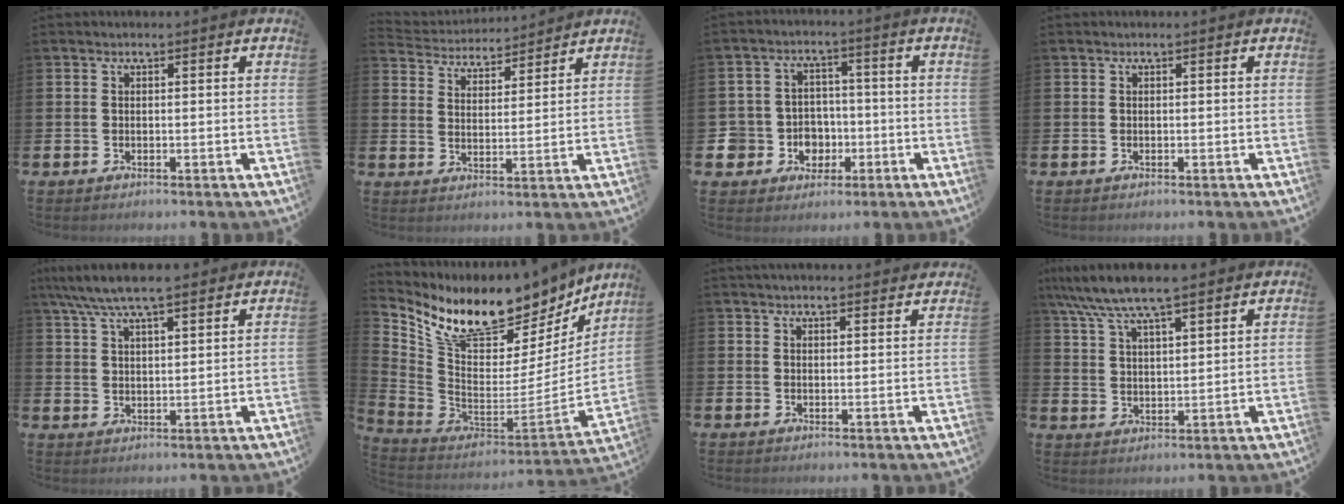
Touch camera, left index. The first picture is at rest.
{"total": 4.4, "force": [4.3, 0.8, -0.5], "torque": [-0.018, -0.031, 0.076]}
{"total": 5.5, "force": [-1.0, 5.4, 0.3], "torque": [-0.035, 0.004, -0.015]}
{"total": 0.0}
{"total": 6.9, "force": [6.1, 1.2, 3.0], "torque": [-0.074, -0.013, 0.112]}
{"total": 10.1, "force": [8.5, 4.2, 3.5], "torque": [-0.109, -0.069, 0.150]}
{"total": 2.3, "force": [2.2, 0.2, 0.3], "torque": [0.000, -0.010, 0.039]}
{"total": 7.9, "force": [7.0, 1.0, 3.5], "torque": [-0.094, -0.020, 0.128]}